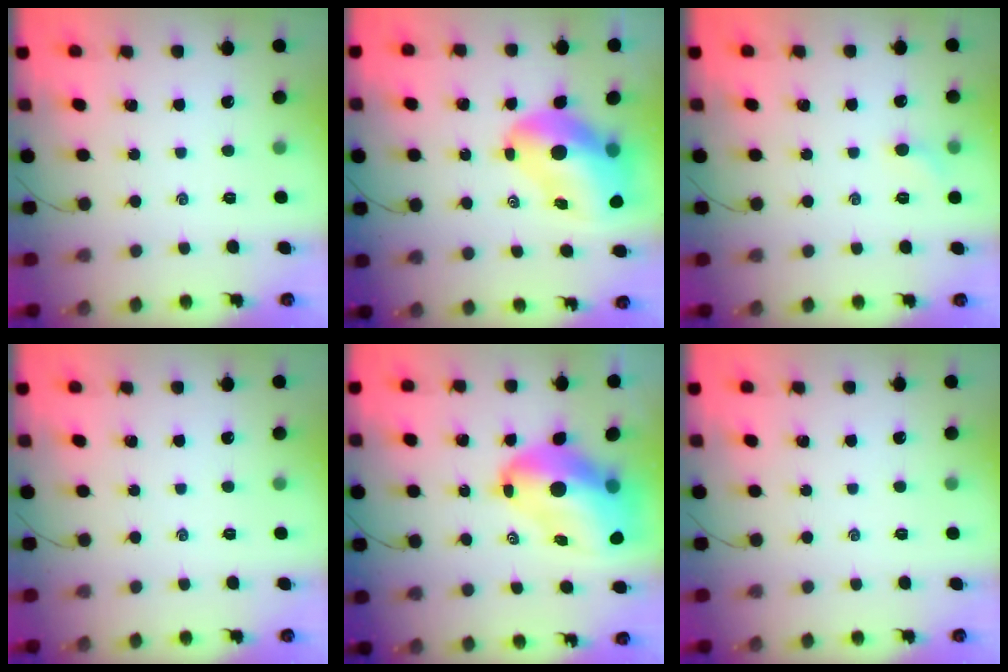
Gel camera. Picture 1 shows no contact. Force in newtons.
{"total": 13.7, "press": 13.1, "slide": 4.0}
{"total": 4.5, "press": 4.3, "slide": 1.5}
{"total": 0.0}
{"total": 15.2, "press": 14.6, "slide": 4.3}
{"total": 0.0}